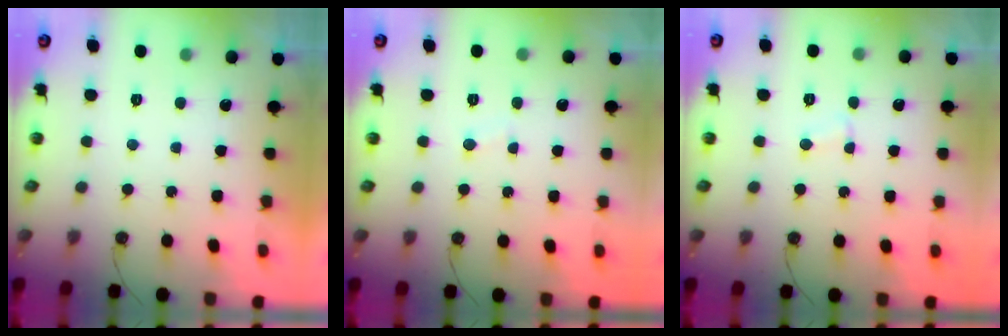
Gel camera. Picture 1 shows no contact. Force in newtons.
{"total": 1.8, "press": 1.8, "slide": 0.2}
{"total": 2.3, "press": 2.3, "slide": 0.2}